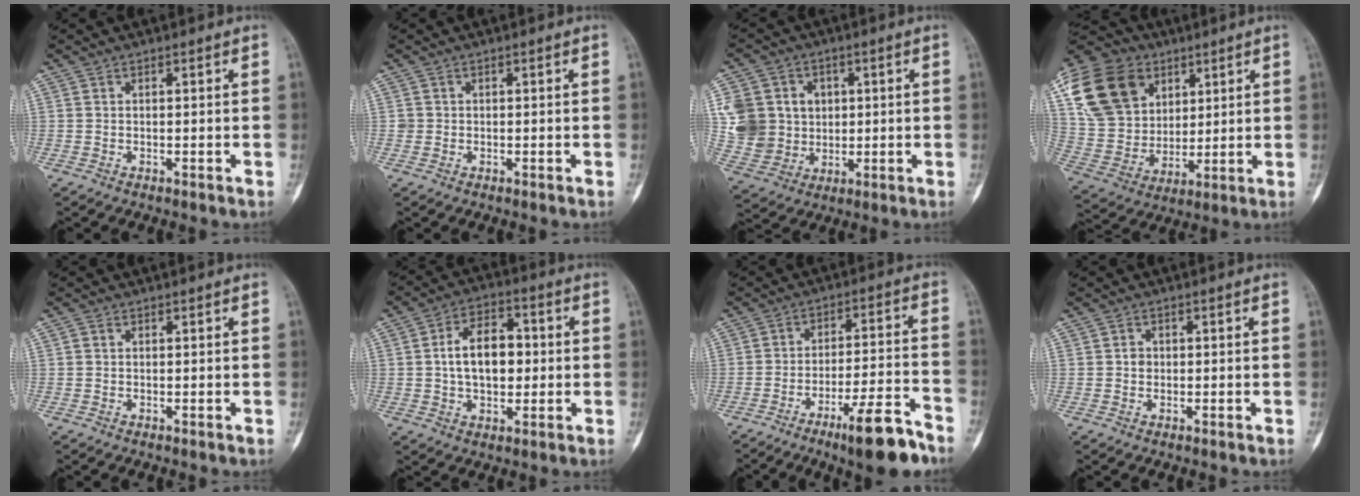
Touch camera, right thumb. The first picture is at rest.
{"total": 0.8, "force": [0.0, 0.8, 0.0], "torque": [0.005, 0.004, 0.000]}
{"total": 13.7, "force": [2.3, 12.3, 5.5], "torque": [-0.082, 0.011, 0.060]}
{"total": 20.8, "force": [8.5, 16.0, 10.4], "torque": [-0.183, -0.003, 0.165]}
{"total": 0.5, "force": [0.1, 0.5, 0.2], "torque": [-0.001, 0.001, 0.001]}
{"total": 11.3, "force": [0.5, 7.1, 8.9], "torque": [-0.127, 0.016, 0.007]}
{"total": 12.8, "force": [-8.6, 2.3, 9.2], "torque": [-0.141, 0.058, -0.135]}
{"total": 1.5, "force": [0.1, 1.3, 0.7], "torque": [-0.006, 0.004, 0.000]}